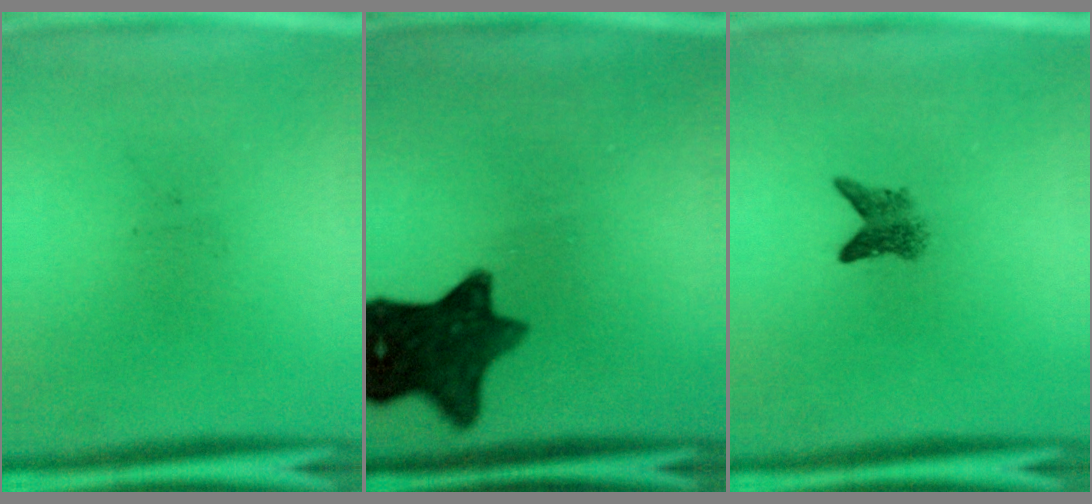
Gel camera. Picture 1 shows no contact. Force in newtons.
{"total": 10.9}
{"total": 2.6}